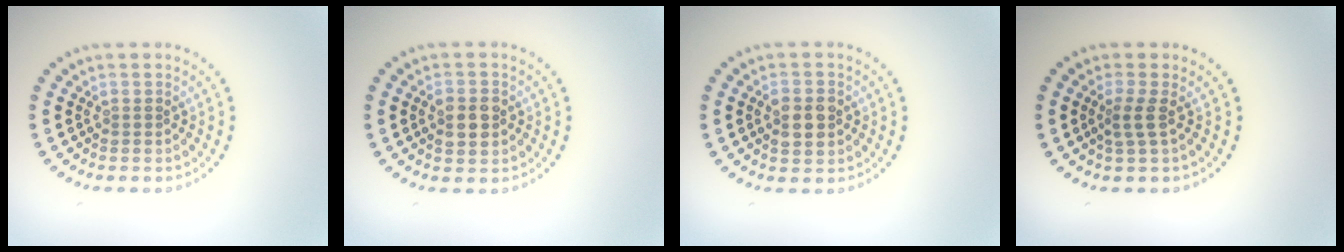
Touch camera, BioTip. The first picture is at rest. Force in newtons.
{"total": 3.0, "press": 3.0, "slide": 0.2}
{"total": 2.9, "press": 2.9, "slide": 0.2}
{"total": 1.8, "press": 1.3, "slide": 1.2}